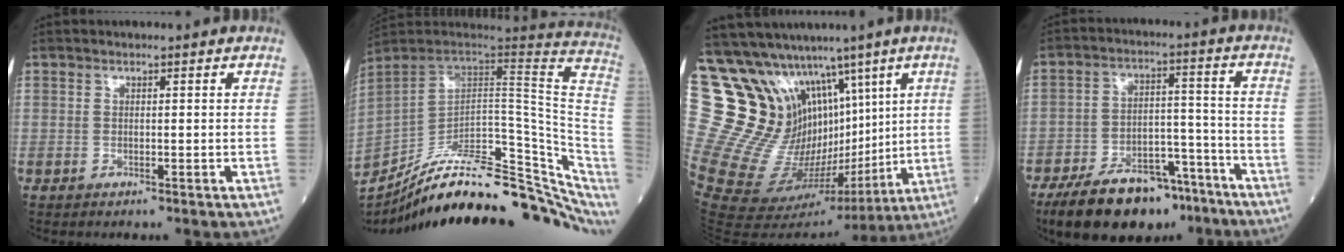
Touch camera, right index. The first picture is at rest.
{"total": 33.8, "force": [-23.7, 10.7, 21.6], "torque": [-0.284, -0.014, -0.341]}
{"total": 26.7, "force": [13.0, 17.6, 15.3], "torque": [-0.308, 0.074, 0.251]}
{"total": 18.1, "force": [-13.6, 7.5, 9.1], "torque": [-0.155, 0.022, -0.221]}